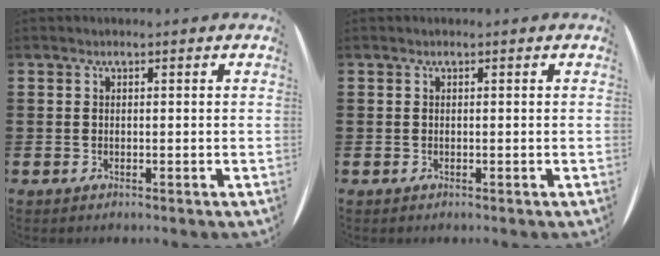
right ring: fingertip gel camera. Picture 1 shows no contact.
{"total": 0.0}